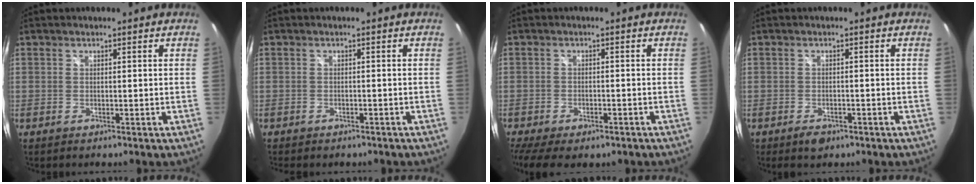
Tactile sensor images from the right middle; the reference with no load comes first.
{"total": 2.7, "force": [-2.2, 1.3, 0.9], "torque": [-0.021, -0.013, -0.028]}
{"total": 10.1, "force": [-7.2, 4.1, 5.8], "torque": [-0.137, -0.042, -0.113]}
{"total": 2.8, "force": [-1.9, 1.5, 1.5], "torque": [-0.030, -0.005, -0.030]}